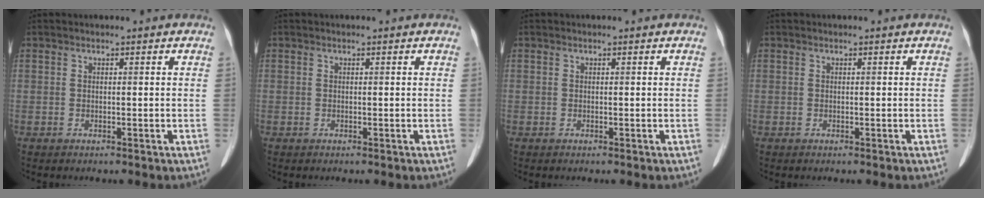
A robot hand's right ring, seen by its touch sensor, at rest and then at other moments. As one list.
[{"total": 0.0}, {"total": 0.0}, {"total": 0.0}]